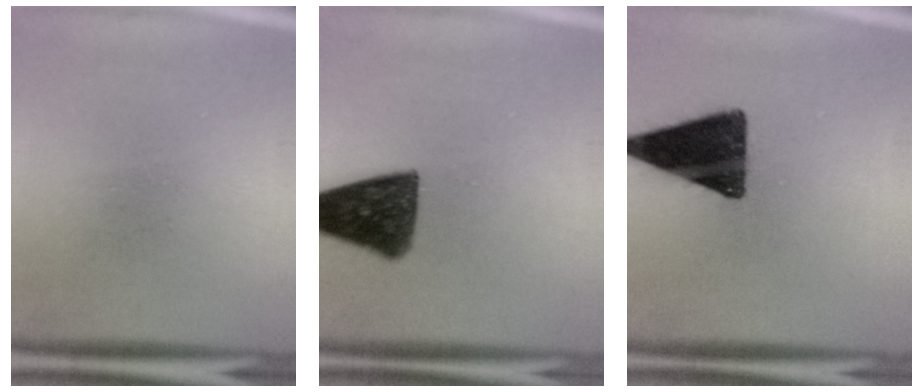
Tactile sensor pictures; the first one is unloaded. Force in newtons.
{"total": 12.2}
{"total": 14.9}